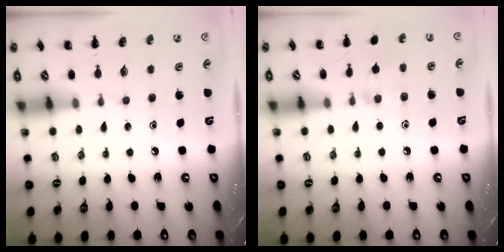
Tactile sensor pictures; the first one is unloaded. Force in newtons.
{"total": 6.6, "press": 6.3, "slide": 2.2}